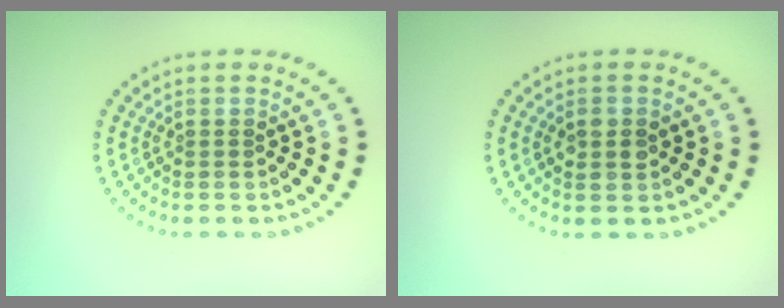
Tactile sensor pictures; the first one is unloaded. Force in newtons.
{"total": 2.1, "press": 2.1, "slide": 0.2}